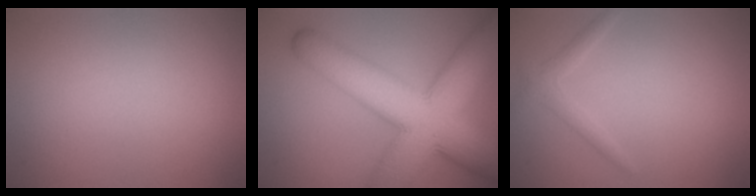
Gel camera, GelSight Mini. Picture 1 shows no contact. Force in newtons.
{"total": 12.7, "press": 12.7, "slide": 0.2}
{"total": 1.6, "press": 1.6, "slide": 0.1}